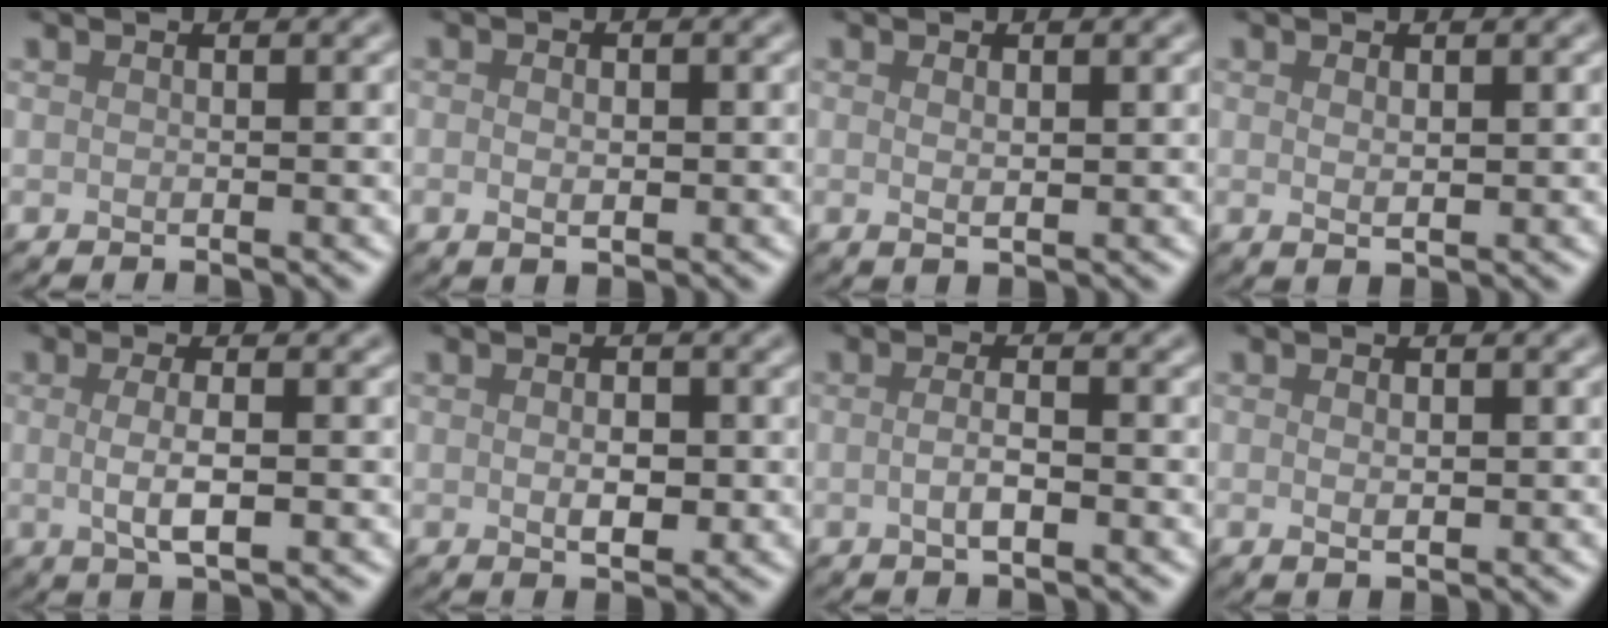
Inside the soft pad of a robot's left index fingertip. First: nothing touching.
{"total": 1.7, "force": [-0.1, 0.9, 1.4], "torque": [-0.023, -0.001, 0.000]}
{"total": 1.3, "force": [0.4, 0.4, 1.1], "torque": [-0.020, -0.003, 0.008]}
{"total": 1.4, "force": [0.4, 0.6, 1.2], "torque": [-0.022, -0.004, 0.011]}
{"total": 3.4, "force": [-0.1, 0.9, 3.2], "torque": [-0.061, -0.004, 0.000]}
{"total": 2.4, "force": [-0.1, 1.2, 2.1], "torque": [-0.036, -0.002, 0.000]}
{"total": 2.1, "force": [-0.4, 0.6, 2.0], "torque": [-0.039, -0.002, -0.010]}
{"total": 1.5, "force": [0.2, 0.8, 1.3], "torque": [-0.021, -0.001, 0.005]}